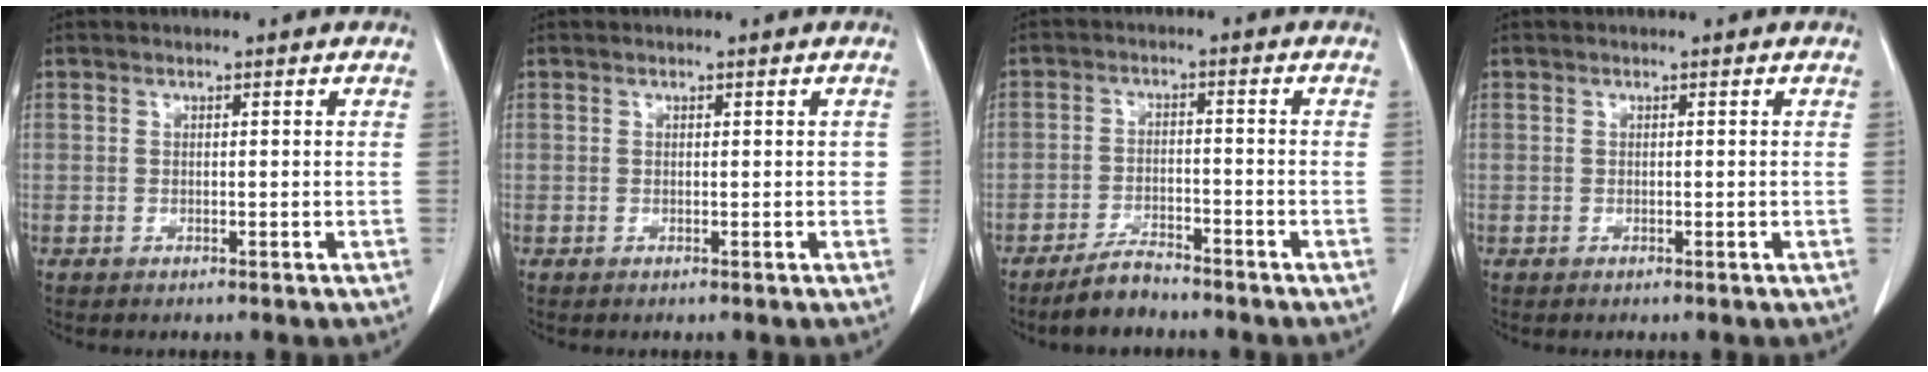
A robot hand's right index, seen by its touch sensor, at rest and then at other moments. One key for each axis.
{"total": 0.7, "fx": 0.1, "fy": 0.6, "fz": 0.4, "tx": 0.006, "ty": 0.005, "tz": 0.000}
{"total": 4.5, "fx": -4.1, "fy": 0.9, "fz": 1.7, "tx": -0.037, "ty": -0.007, "tz": -0.074}
{"total": 0.0}